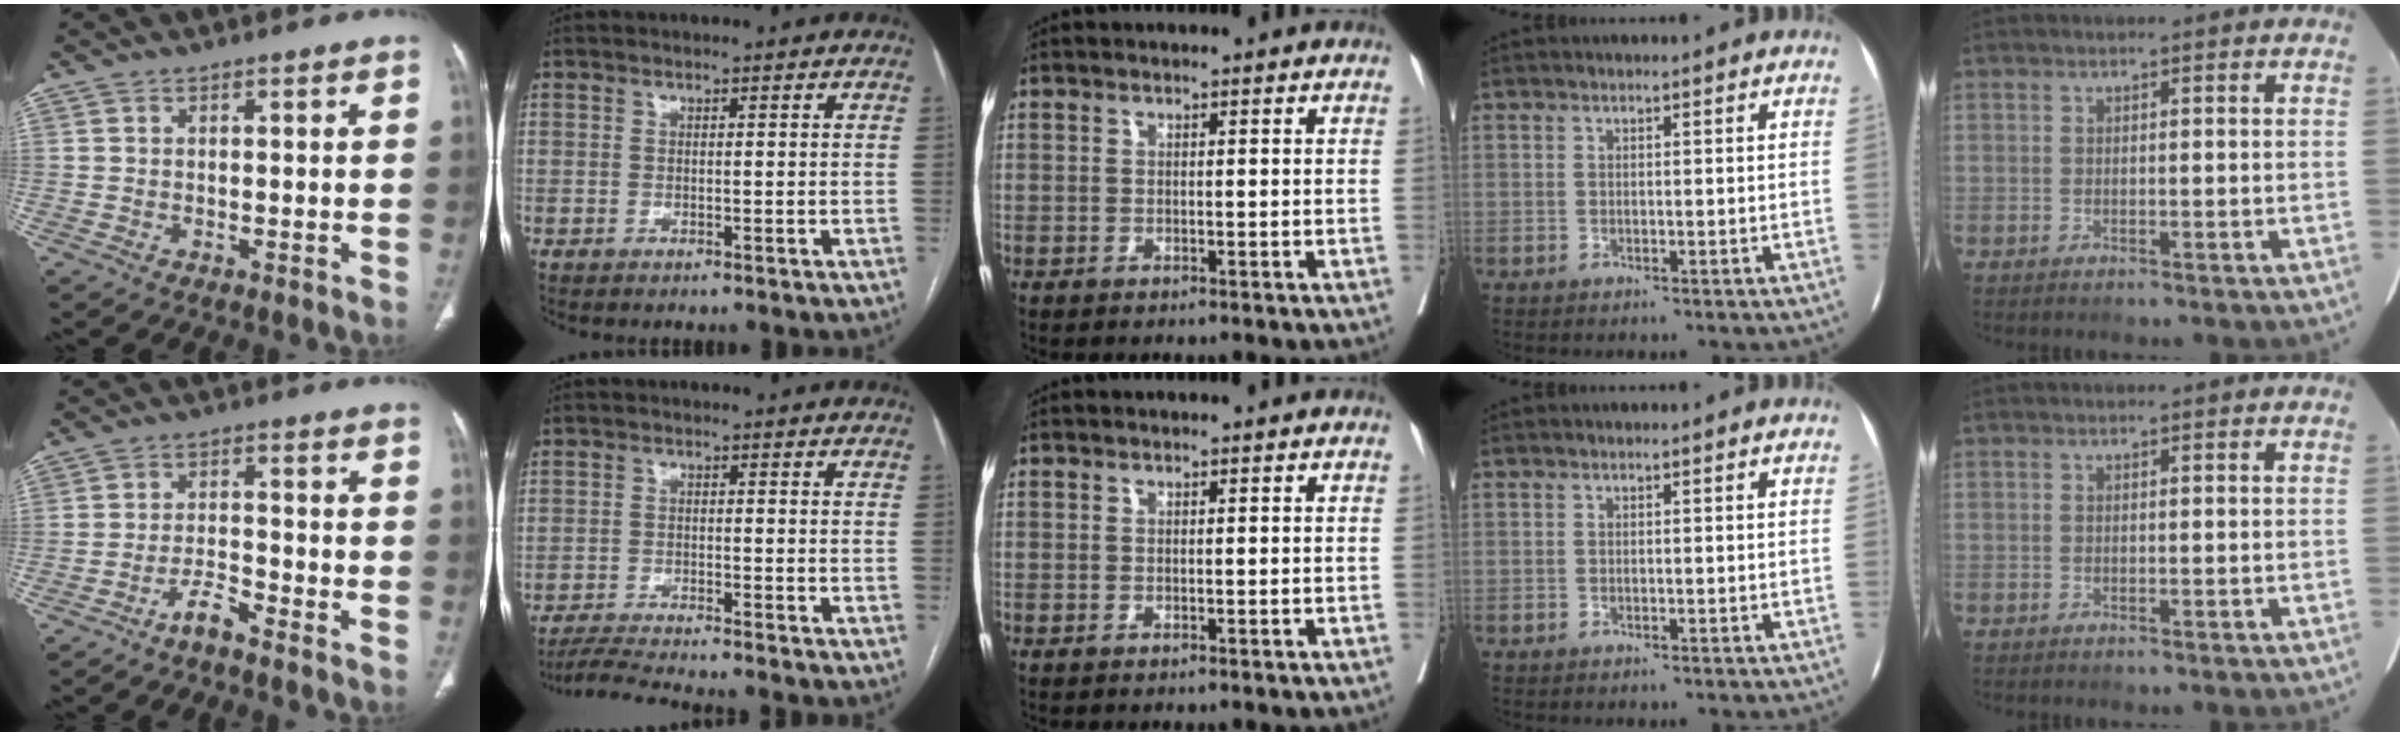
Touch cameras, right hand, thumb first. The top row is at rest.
{"thumb": {"total": 3.9, "force": [-3.3, 0.5, 2.0], "torque": [-0.038, 0.024, -0.066]}, "index": {"total": 7.5, "force": [-6.9, -0.4, 2.8], "torque": [-0.044, -0.018, -0.118]}}